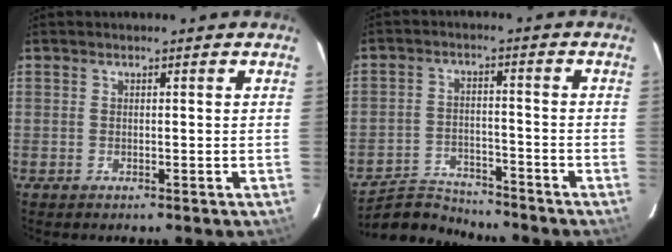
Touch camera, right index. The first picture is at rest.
{"total": 8.6, "force": [-8.2, 2.2, 0.6], "torque": [-0.041, 0.009, -0.139]}